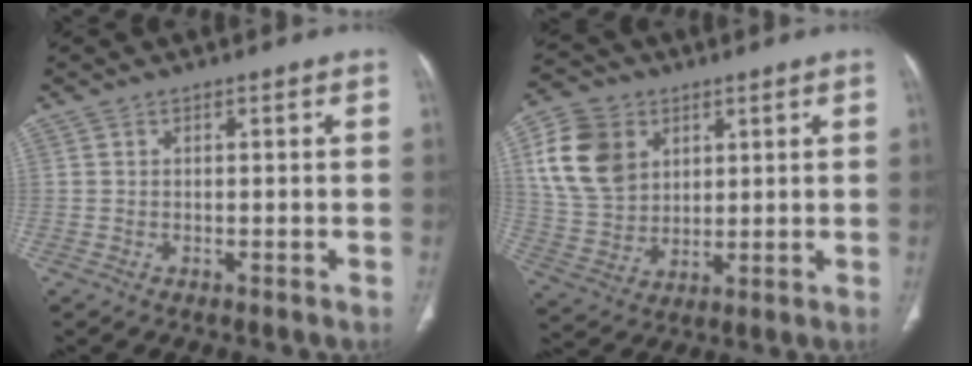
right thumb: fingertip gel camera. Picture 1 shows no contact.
{"total": 14.0, "force": [5.0, 10.1, 8.3], "torque": [-0.148, -0.012, 0.106]}